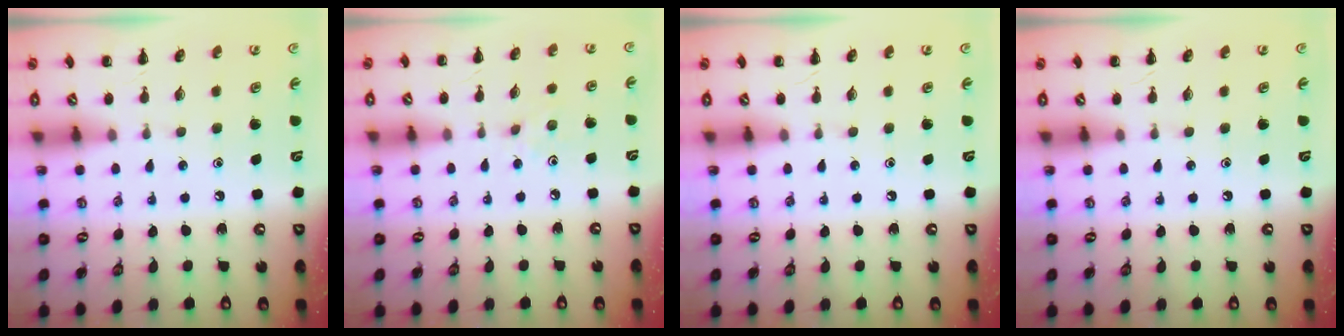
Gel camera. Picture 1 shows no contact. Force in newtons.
{"total": 2.7, "press": 2.5, "slide": 0.9}
{"total": 0.0}
{"total": 0.0}